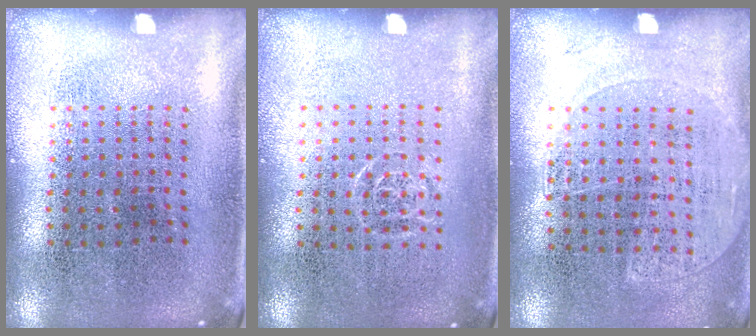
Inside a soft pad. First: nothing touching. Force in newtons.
{"total": 0.5, "press": 0.5, "slide": 0.2}
{"total": 1.2, "press": 1.0, "slide": 0.7}